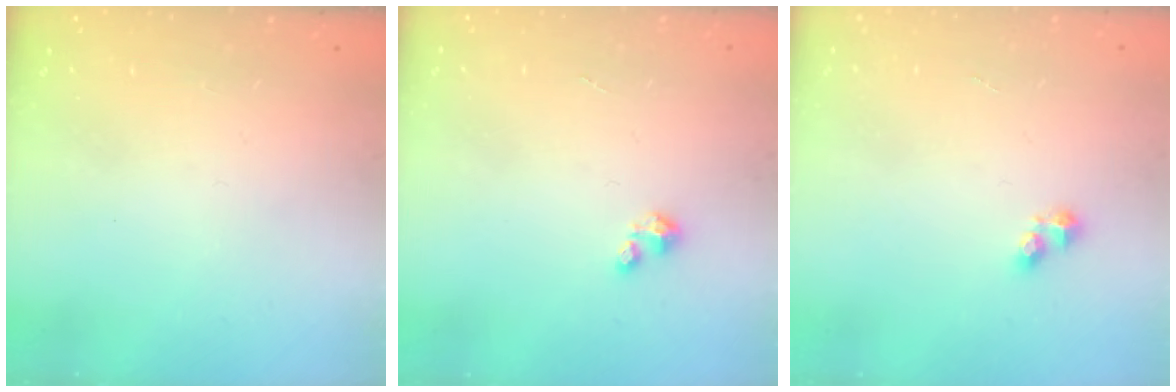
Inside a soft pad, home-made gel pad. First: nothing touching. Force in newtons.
{"total": 1.2, "press": 1.2, "slide": 0.2}
{"total": 2.4, "press": 2.4, "slide": 0.3}